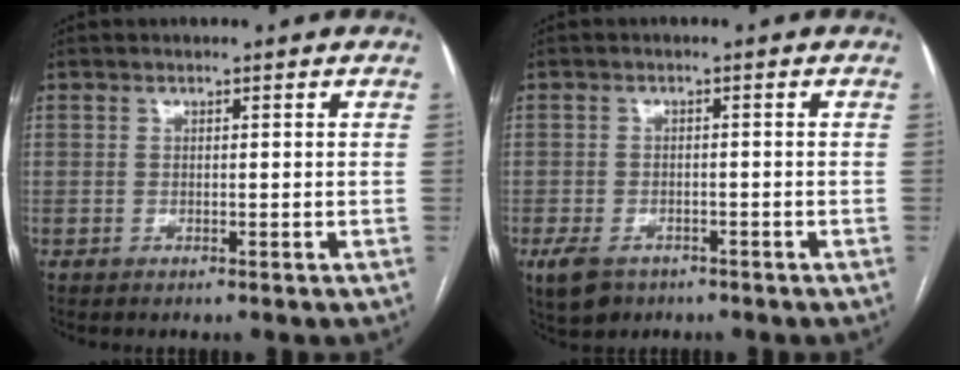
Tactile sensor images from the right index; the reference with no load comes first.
{"total": 4.8, "force": [-3.0, 3.0, 2.3], "torque": [-0.050, -0.006, -0.044]}